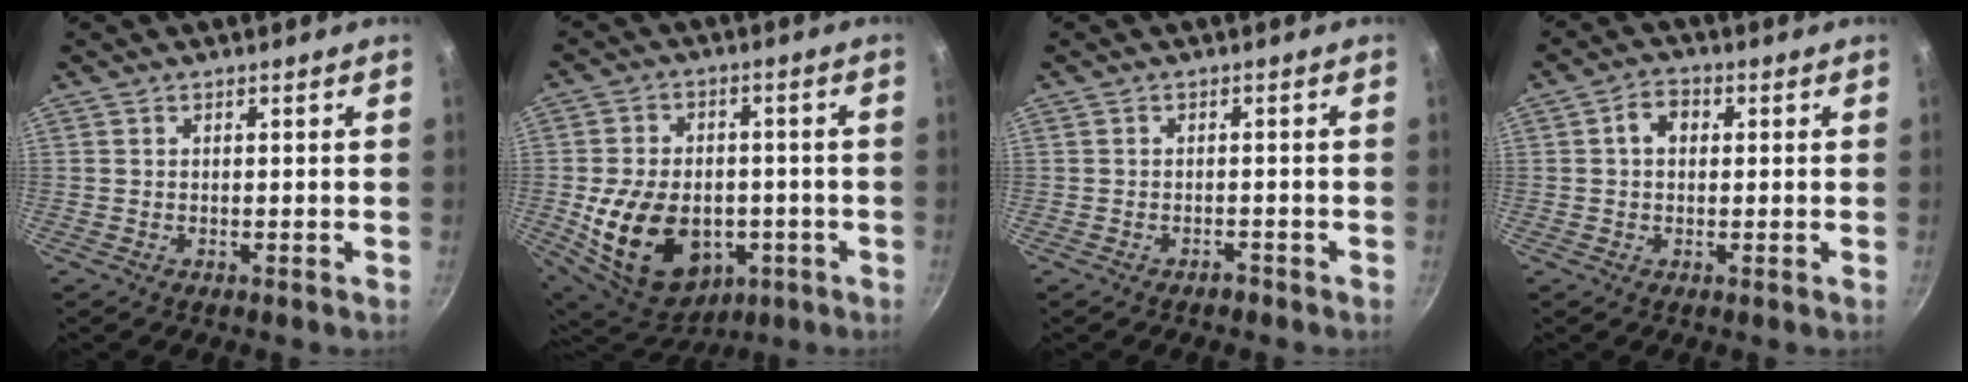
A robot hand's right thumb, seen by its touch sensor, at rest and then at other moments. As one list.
[{"total": 20.1, "force": [-4.2, 14.4, 13.4], "torque": [-0.221, 0.016, -0.047]}, {"total": 1.2, "force": [-1.0, 0.5, 0.3], "torque": [-0.002, 0.016, -0.012]}, {"total": 4.4, "force": [0.8, 3.2, 2.9], "torque": [-0.032, 0.012, 0.005]}]